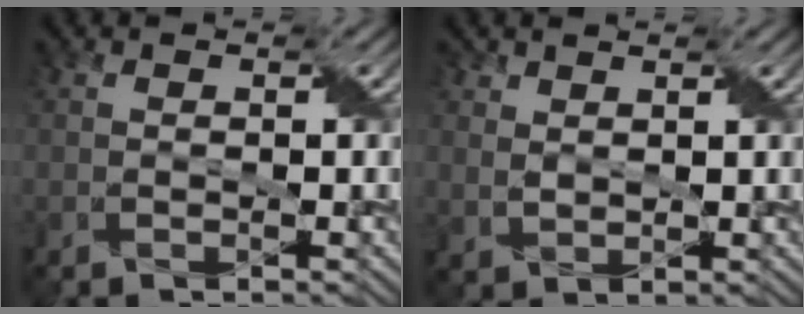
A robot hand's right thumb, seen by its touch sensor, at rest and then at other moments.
{"total": 1.9, "force": [1.4, 1.1, 0.4], "torque": [-0.016, -0.004, 0.035]}